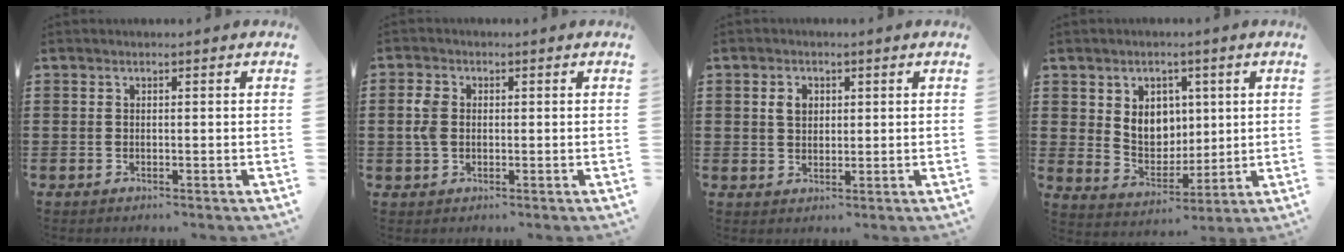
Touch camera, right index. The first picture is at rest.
{"total": 3.3, "force": [0.2, 2.4, 2.3], "torque": [-0.066, 0.003, -0.003]}
{"total": 2.7, "force": [0.8, 2.0, 1.7], "torque": [-0.040, 0.010, 0.013]}
{"total": 6.3, "force": [2.0, 5.5, 2.5], "torque": [-0.049, 0.003, 0.033]}